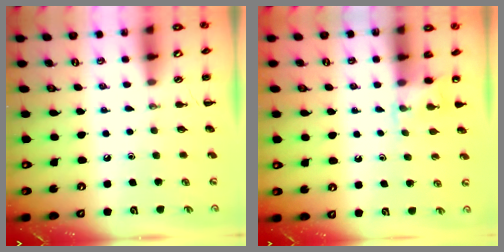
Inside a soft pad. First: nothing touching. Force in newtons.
{"total": 4.4, "press": 4.1, "slide": 1.4}